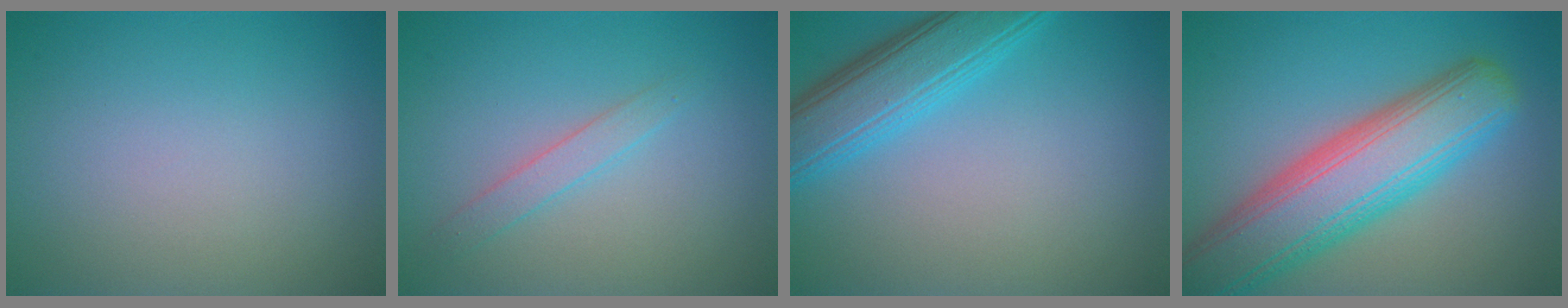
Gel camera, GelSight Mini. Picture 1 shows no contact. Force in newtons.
{"total": 1.6, "press": 1.6, "slide": 0.1}
{"total": 5.7, "press": 5.7, "slide": 0.1}
{"total": 9.9, "press": 9.9, "slide": 0.5}